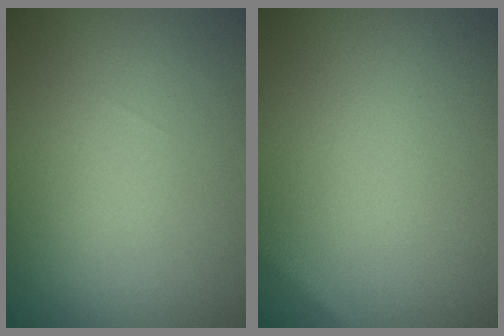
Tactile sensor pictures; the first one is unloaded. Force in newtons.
{"total": 1.6, "press": 1.6, "slide": 0.1}